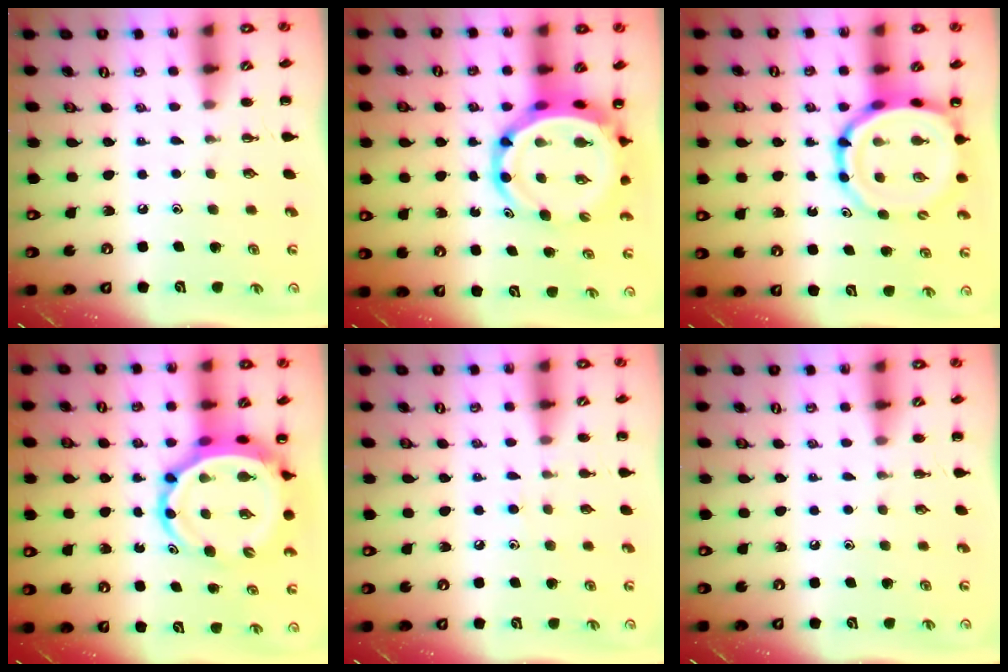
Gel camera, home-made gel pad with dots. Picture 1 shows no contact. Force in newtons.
{"total": 10.7, "press": 10.2, "slide": 3.1}
{"total": 12.8, "press": 12.4, "slide": 3.3}
{"total": 9.0, "press": 8.6, "slide": 2.7}
{"total": 5.8, "press": 5.4, "slide": 2.1}
{"total": 0.0}